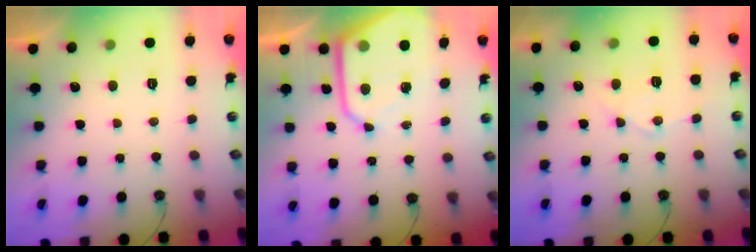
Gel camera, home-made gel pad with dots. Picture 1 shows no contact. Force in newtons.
{"total": 11.6, "press": 11.6, "slide": 0.9}
{"total": 9.3, "press": 9.3, "slide": 0.7}